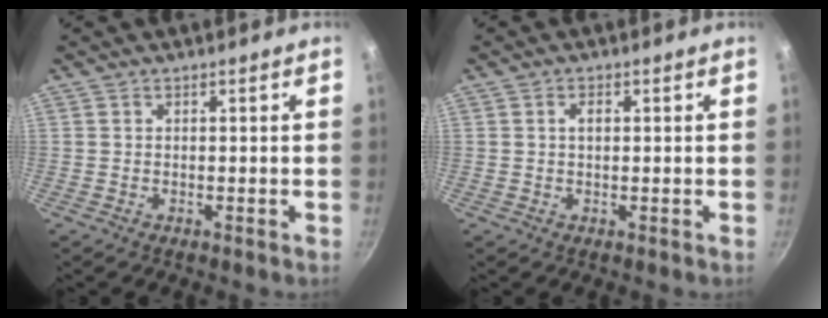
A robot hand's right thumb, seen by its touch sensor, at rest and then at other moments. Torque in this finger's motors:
{"motor_torque": [-0.09, 0.31, 0.71, -0.20, 0.00]}